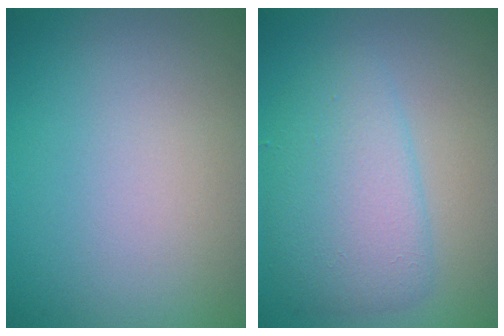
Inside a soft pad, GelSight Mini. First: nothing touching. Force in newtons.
{"total": 4.3, "press": 4.2, "slide": 0.2}